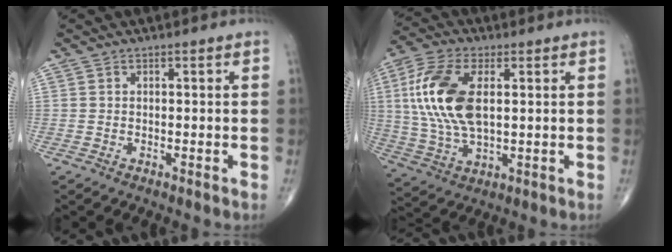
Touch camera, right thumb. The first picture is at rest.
{"total": 15.7, "force": [2.7, 7.8, 13.3], "torque": [-0.289, 0.000, 0.054]}